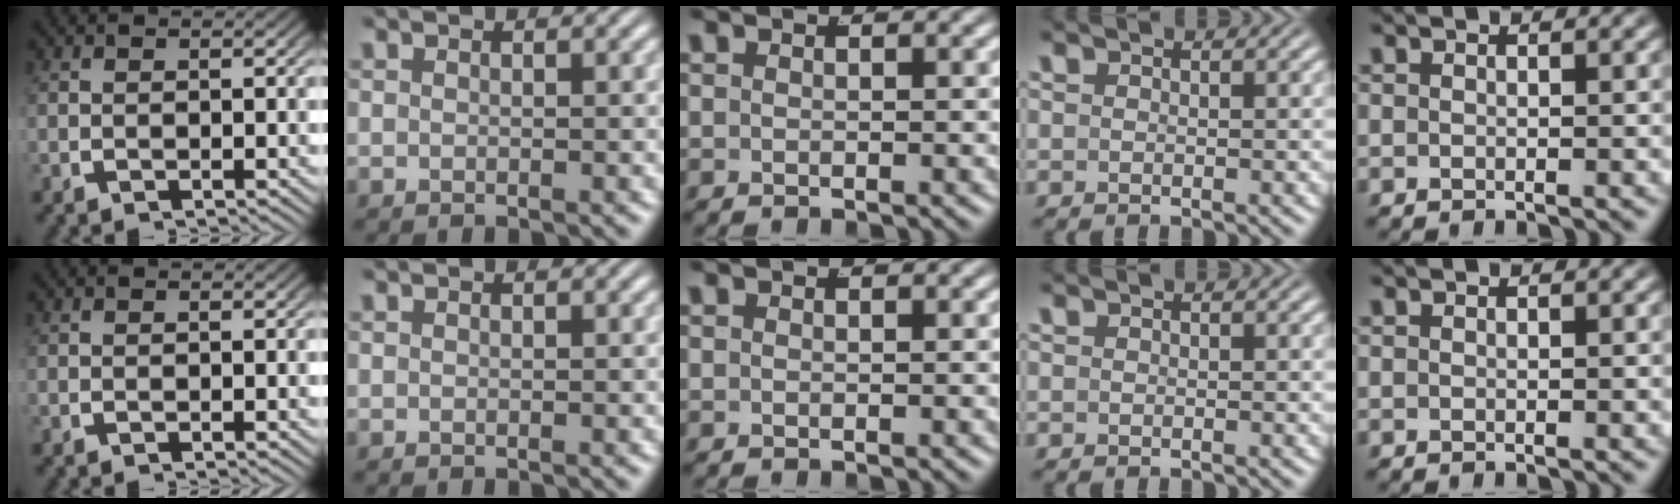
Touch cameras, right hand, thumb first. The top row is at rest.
{}